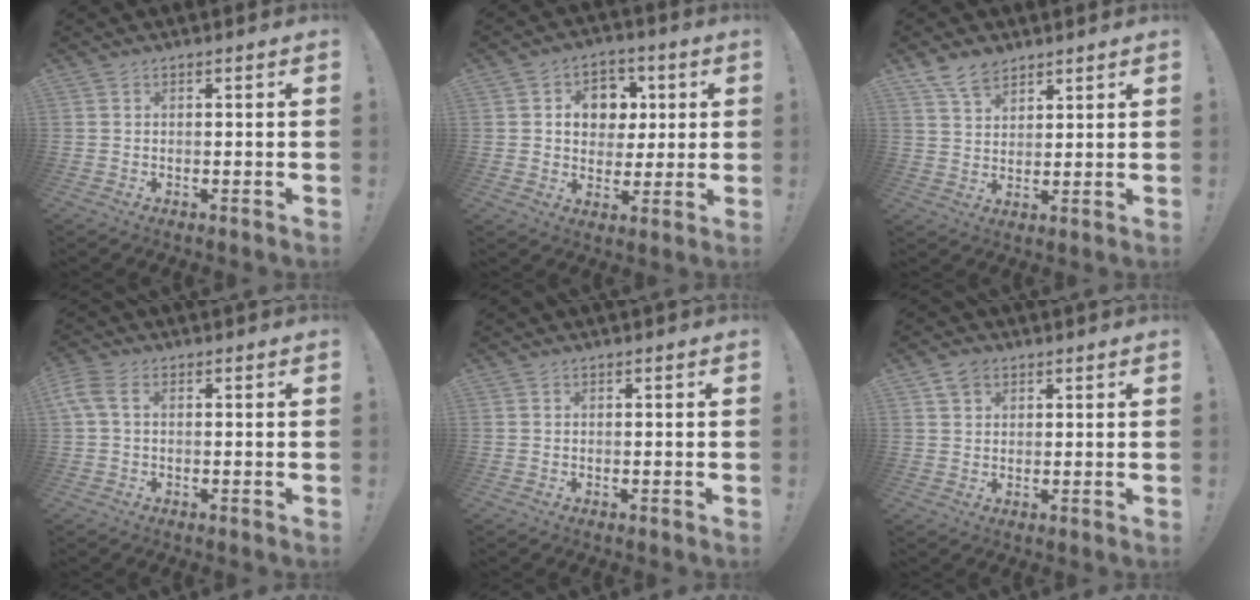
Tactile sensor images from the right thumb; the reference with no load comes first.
{"total": 10.2, "force": [2.4, 8.9, 4.5], "torque": [-0.053, -0.006, 0.051]}
{"total": 7.8, "force": [5.9, 4.2, 2.8], "torque": [-0.059, -0.025, 0.115]}
{"total": 4.3, "force": [0.9, 2.6, 3.3], "torque": [-0.076, 0.001, 0.017]}
{"total": 0.0}
{"total": 3.9, "force": [2.3, 2.9, 1.2], "torque": [-0.015, -0.005, 0.043]}